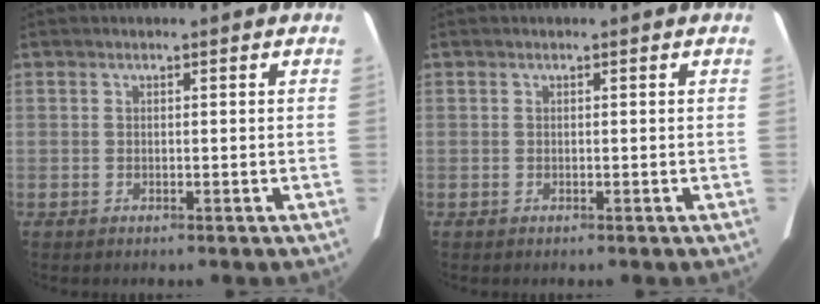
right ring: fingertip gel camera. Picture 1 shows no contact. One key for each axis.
{"total": 0.0}